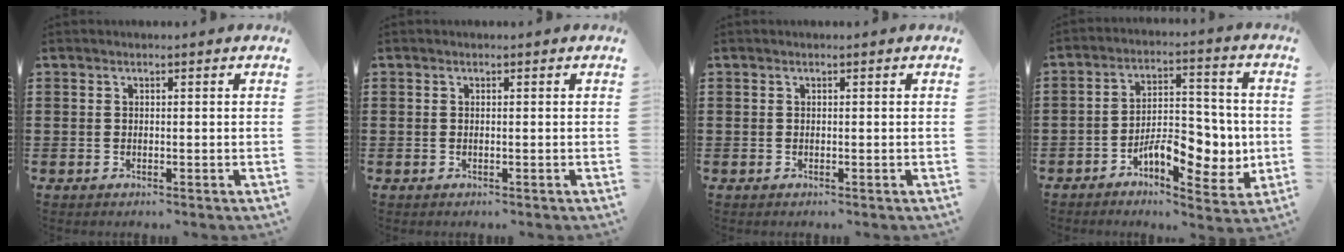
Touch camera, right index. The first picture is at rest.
{"total": 0.0}
{"total": 0.0}
{"total": 9.3, "force": [-2.9, 4.9, 7.3], "torque": [-0.096, 0.006, -0.048]}